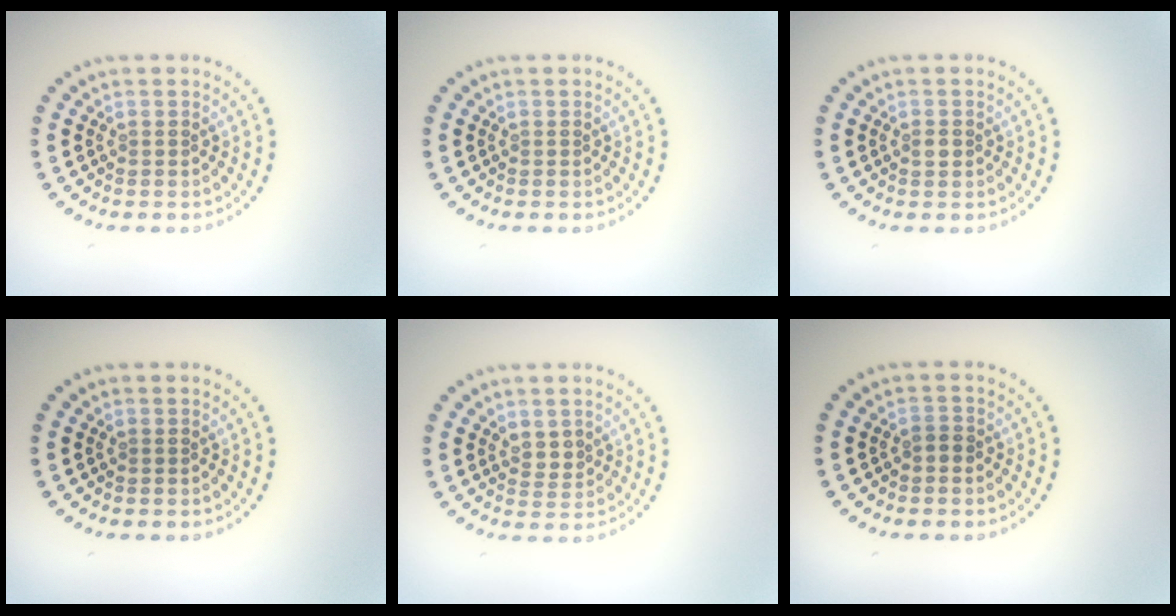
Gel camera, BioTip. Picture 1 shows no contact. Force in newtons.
{"total": 0.0}
{"total": 1.0, "press": 1.0, "slide": 0.3}
{"total": 0.0}
{"total": 1.6, "press": 1.3, "slide": 1.0}
{"total": 0.8, "press": 0.8, "slide": 0.3}